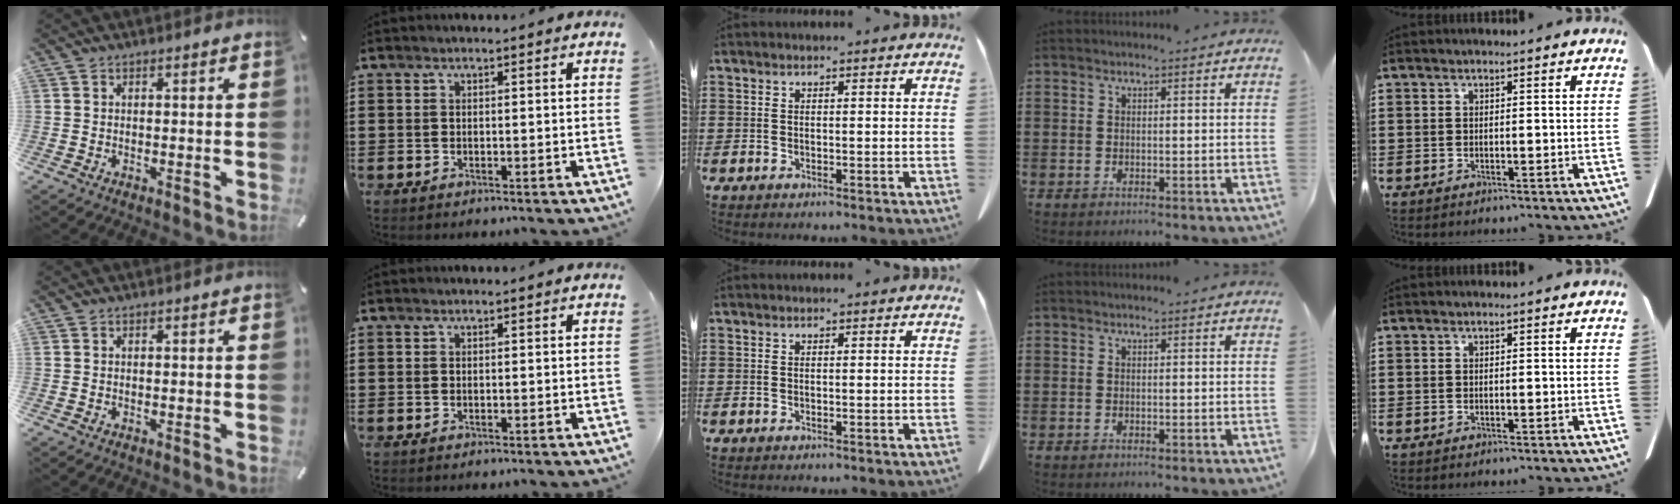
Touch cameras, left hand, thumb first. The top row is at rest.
{}